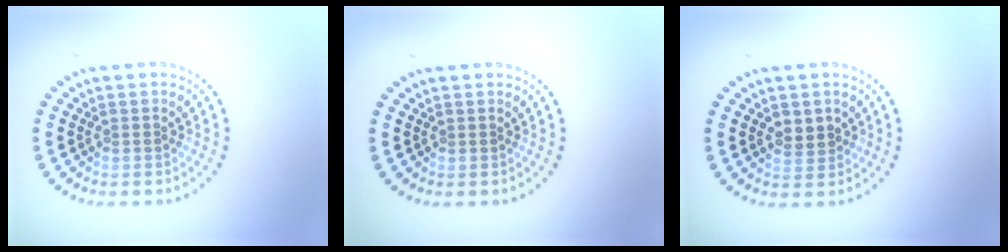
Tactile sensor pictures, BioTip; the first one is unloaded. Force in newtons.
{"total": 0.0}
{"total": 1.8, "press": 1.8, "slide": 0.5}